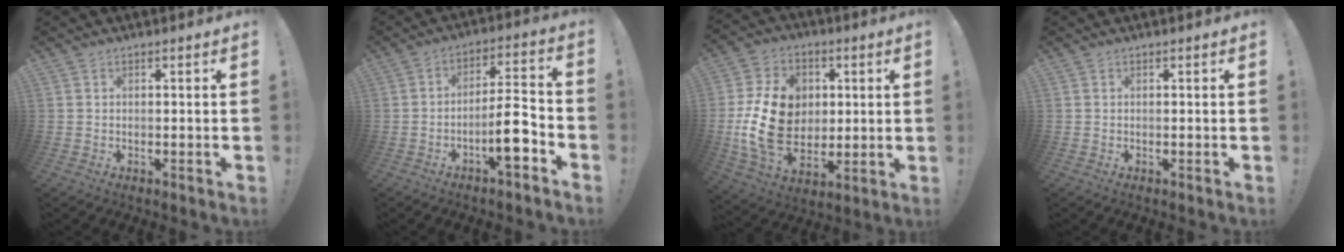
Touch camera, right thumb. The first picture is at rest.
{"total": 11.7, "force": [-5.0, 2.9, 10.2], "torque": [-0.148, 0.020, -0.087]}
{"total": 20.8, "force": [0.8, 15.8, 13.5], "torque": [-0.243, 0.001, 0.026]}
{"total": 0.0}